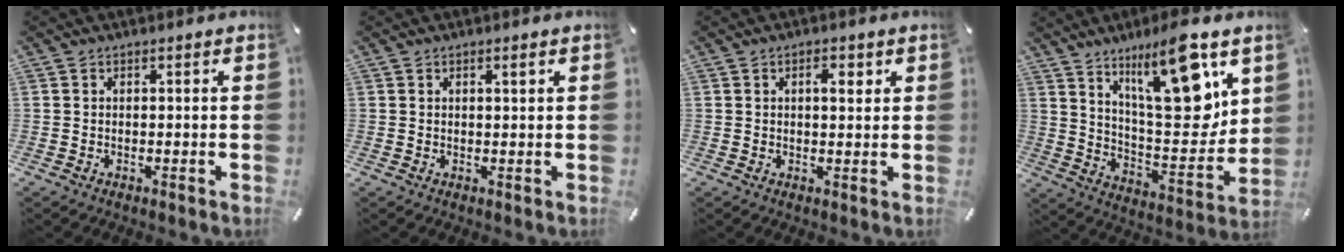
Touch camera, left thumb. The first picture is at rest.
{"total": 1.3, "force": [0.7, 0.3, 1.1], "torque": [-0.022, 0.001, 0.011]}
{"total": 3.3, "force": [1.2, 1.6, 2.7], "torque": [-0.033, -0.001, 0.014]}
{"total": 19.9, "force": [11.3, 6.5, 15.1], "torque": [-0.218, -0.071, 0.176]}